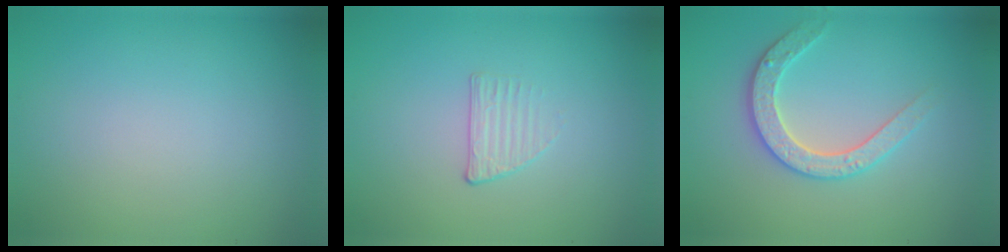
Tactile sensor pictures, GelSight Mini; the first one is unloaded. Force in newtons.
{"total": 1.2, "press": 0.6, "slide": 1.0}
{"total": 3.0, "press": 2.9, "slide": 0.5}